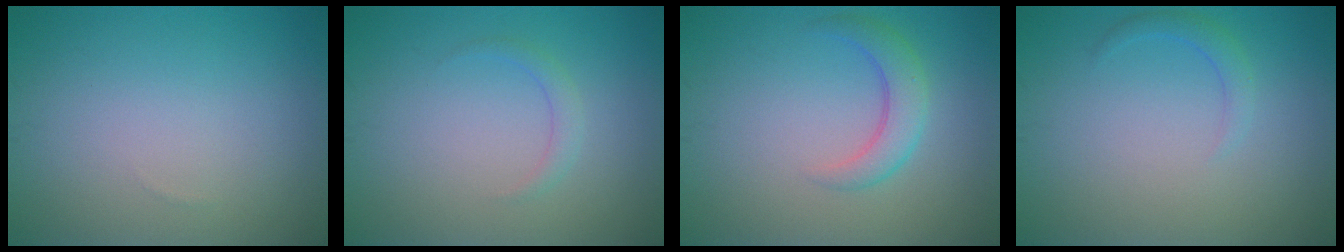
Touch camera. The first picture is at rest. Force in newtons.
{"total": 0.8, "press": 0.8, "slide": 0.0}
{"total": 2.8, "press": 2.8, "slide": 0.1}
{"total": 1.3, "press": 1.3, "slide": 0.1}